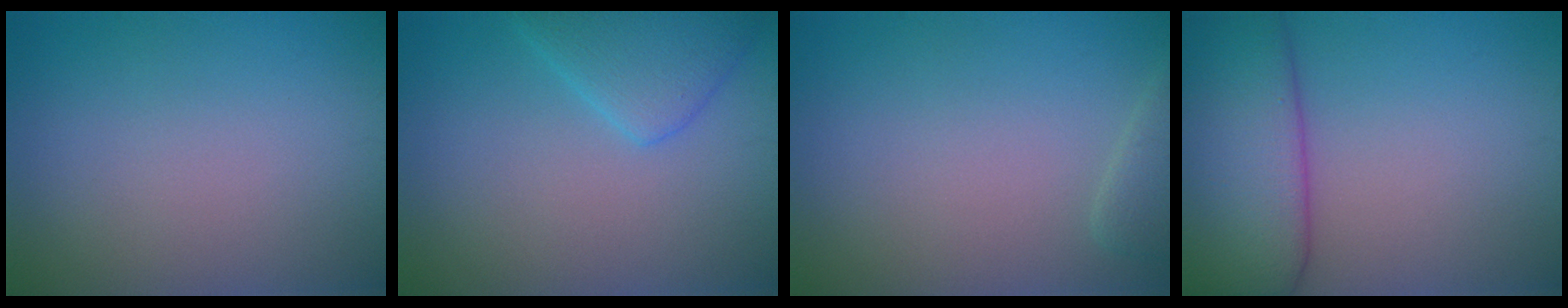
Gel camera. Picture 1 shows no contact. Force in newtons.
{"total": 3.4, "press": 3.4, "slide": 0.1}
{"total": 1.5, "press": 1.5, "slide": 0.1}
{"total": 9.1, "press": 9.1, "slide": 0.7}